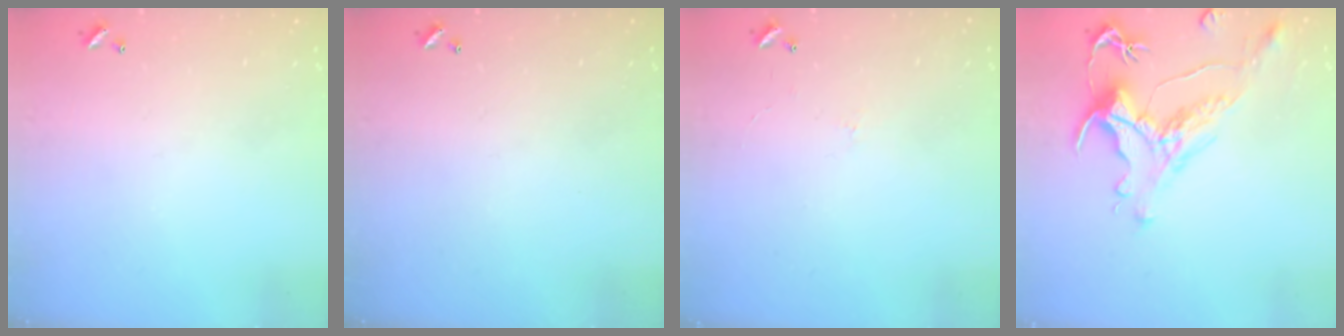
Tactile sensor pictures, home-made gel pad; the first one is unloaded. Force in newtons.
{"total": 0.0}
{"total": 1.8, "press": 1.7, "slide": 0.4}
{"total": 1.3, "press": 0.1, "slide": 1.3}